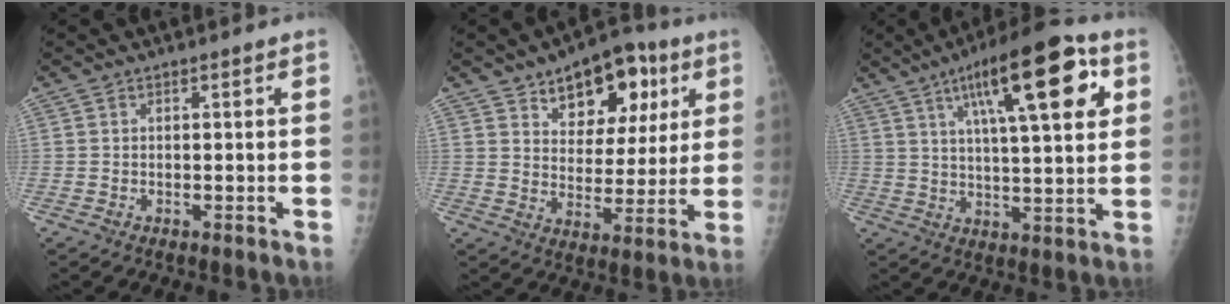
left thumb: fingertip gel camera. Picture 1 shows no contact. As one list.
[{"total": 15.4, "force": [7.8, 9.1, 9.6], "torque": [-0.082, -0.025, 0.117]}, {"total": 18.7, "force": [7.8, 5.3, 16.1], "torque": [-0.218, -0.011, 0.116]}]